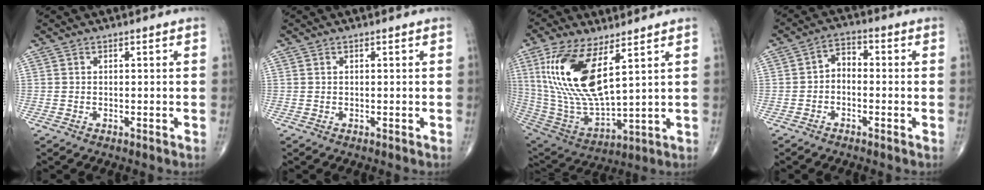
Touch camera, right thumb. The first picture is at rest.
{"total": 0.0}
{"total": 19.3, "force": [7.2, 7.5, 16.2], "torque": [-0.329, -0.033, 0.151]}
{"total": 3.9, "force": [-0.9, 2.7, 2.7], "torque": [-0.029, 0.025, -0.030]}